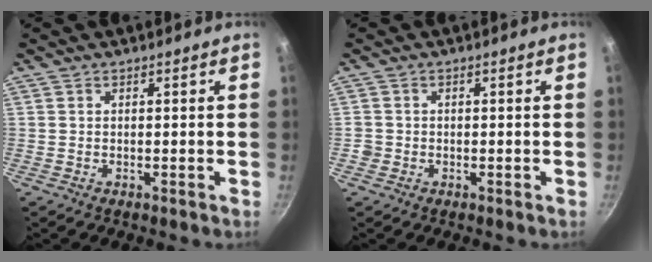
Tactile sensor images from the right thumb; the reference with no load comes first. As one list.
[{"total": 1.4, "force": [-0.5, 1.3, 0.3], "torque": [-0.004, 0.002, -0.009]}]